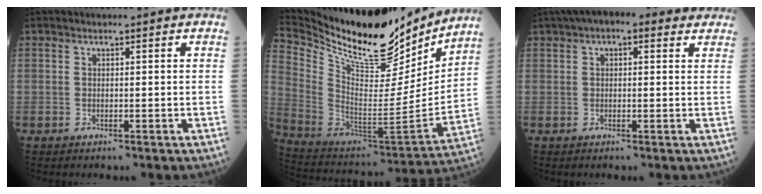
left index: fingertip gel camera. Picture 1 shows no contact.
{"total": 23.8, "force": [21.2, 5.8, 9.2], "torque": [-0.182, -0.047, 0.346]}
{"total": 8.9, "force": [5.9, 3.4, 5.8], "torque": [-0.085, 0.045, 0.083]}